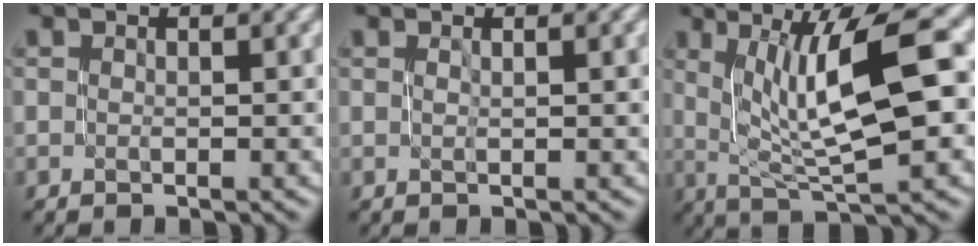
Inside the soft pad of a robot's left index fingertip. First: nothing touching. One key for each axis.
{"total": 2.0, "fx": 0.4, "fy": 0.7, "fz": 1.9, "tx": -0.016, "ty": 0.004, "tz": 0.003}
{"total": 9.0, "fx": 1.7, "fy": 2.4, "fz": 8.5, "tx": -0.133, "ty": 0.005, "tz": 0.036}